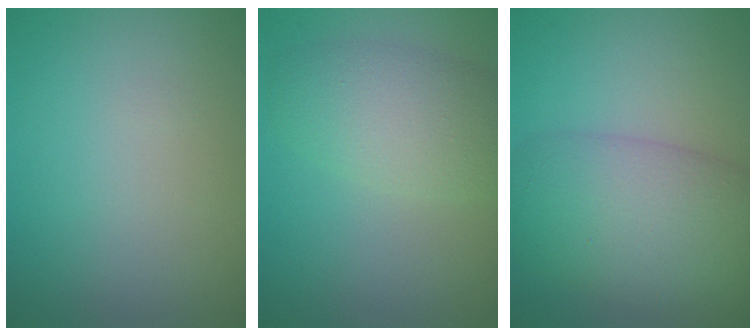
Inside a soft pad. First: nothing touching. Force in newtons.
{"total": 4.9, "press": 4.9, "slide": 0.3}
{"total": 8.3, "press": 8.3, "slide": 0.3}